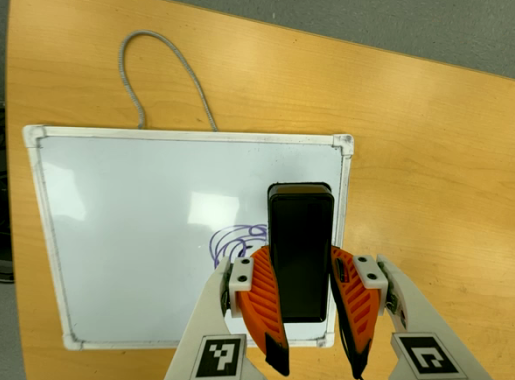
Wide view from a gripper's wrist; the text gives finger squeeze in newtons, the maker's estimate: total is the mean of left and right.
{"total": 9.4, "left": 7.1, "right": 11.6}